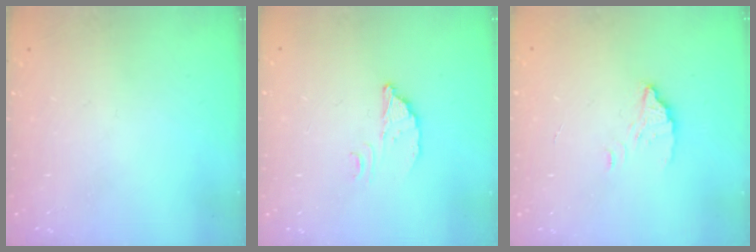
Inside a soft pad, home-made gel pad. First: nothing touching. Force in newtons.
{"total": 2.8, "press": 2.8, "slide": 0.2}
{"total": 2.7, "press": 2.7, "slide": 0.1}